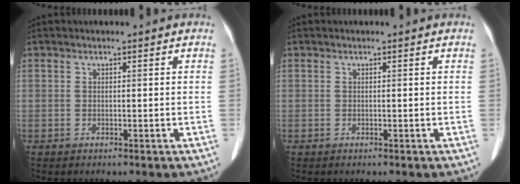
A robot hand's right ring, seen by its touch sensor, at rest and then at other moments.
{"total": 0.0}